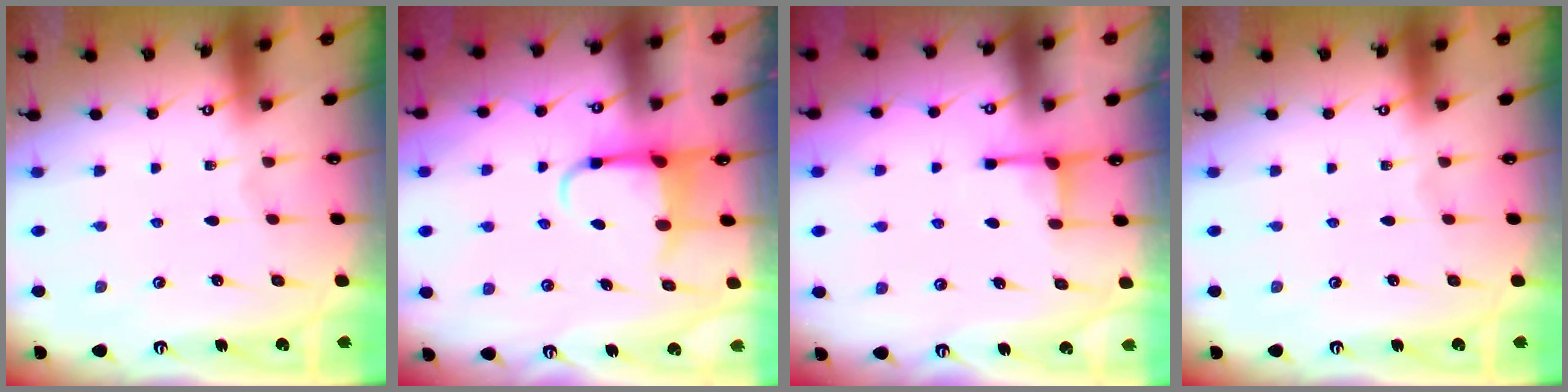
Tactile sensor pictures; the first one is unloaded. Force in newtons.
{"total": 4.6, "press": 4.6, "slide": 0.6}
{"total": 2.8, "press": 2.8, "slide": 0.6}
{"total": 0.0}